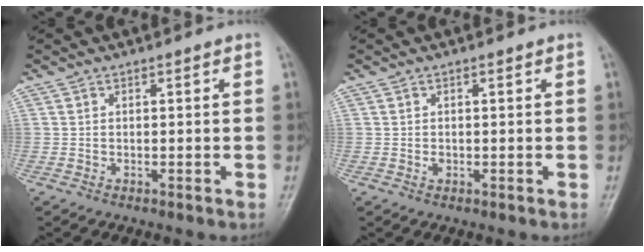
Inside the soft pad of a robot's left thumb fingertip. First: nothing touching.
{"total": 0.8, "force": [0.0, 0.6, 0.5], "torque": [-0.006, 0.000, 0.000]}